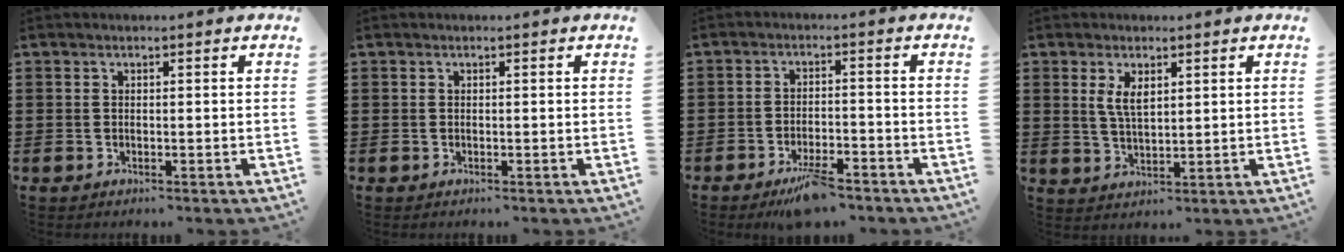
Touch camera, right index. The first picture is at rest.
{"total": 0.0}
{"total": 5.2, "force": [-4.3, 1.0, 2.8], "torque": [-0.050, 0.002, -0.079]}
{"total": 3.5, "force": [1.5, 1.4, 2.8], "torque": [-0.060, 0.004, 0.027]}